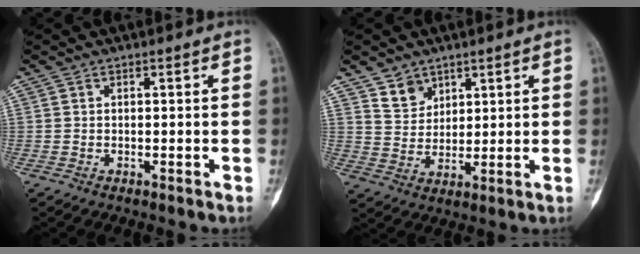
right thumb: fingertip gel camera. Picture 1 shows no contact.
{"total": 5.2, "force": [3.7, 3.5, 1.1], "torque": [0.002, -0.031, 0.076]}